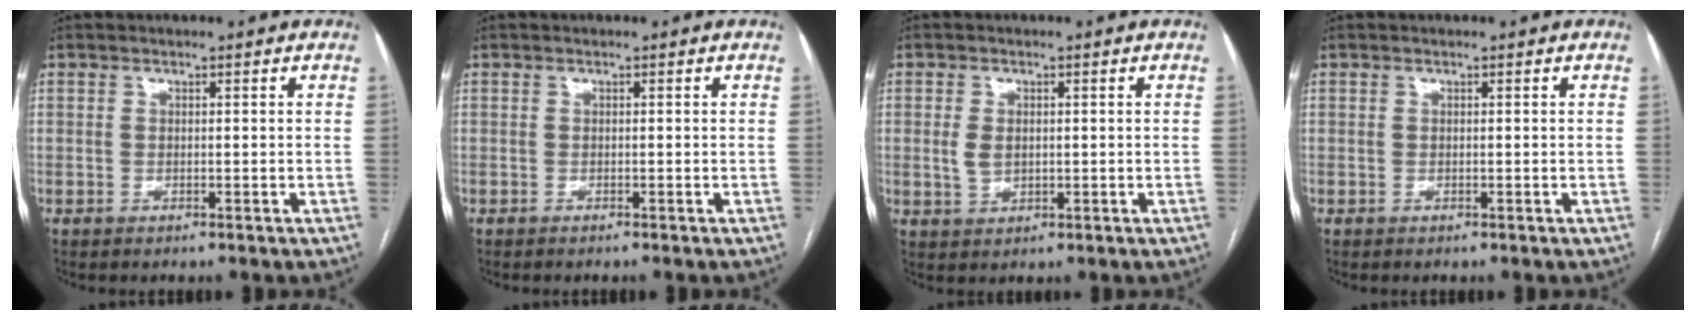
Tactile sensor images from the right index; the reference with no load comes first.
{"total": 0.7, "force": [-0.7, 0.0, 0.3], "torque": [-0.003, -0.001, -0.009]}
{"total": 3.0, "force": [0.1, 2.0, 2.3], "torque": [-0.046, 0.001, 0.008]}
{"total": 0.0}